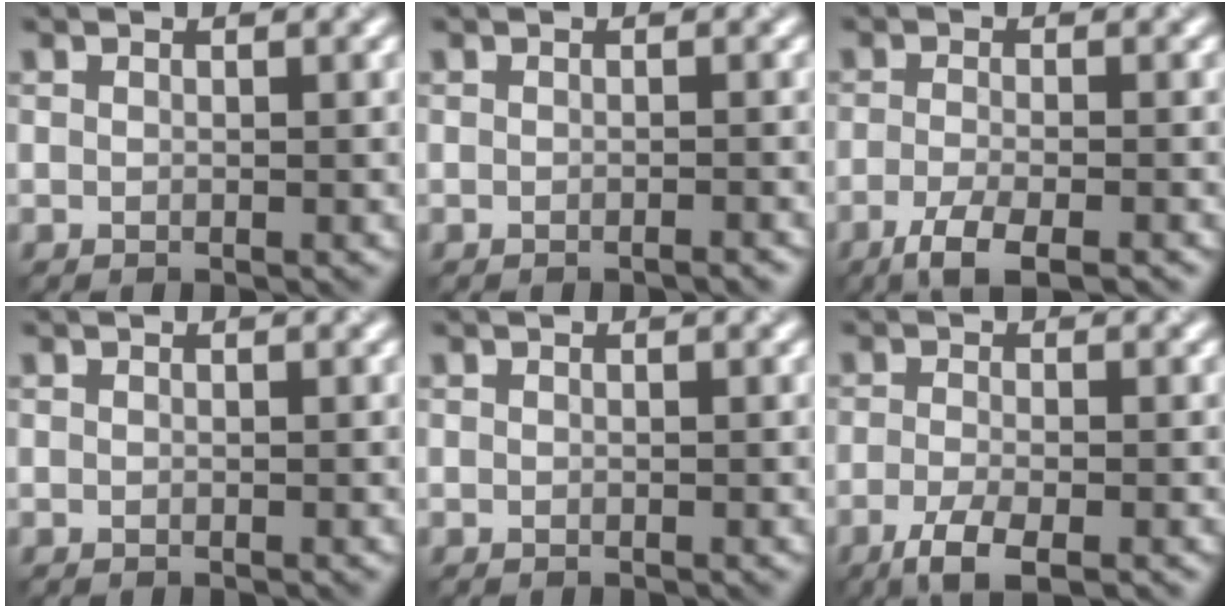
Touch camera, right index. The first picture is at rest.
{"total": 0.8, "force": [-0.6, 0.1, 0.5], "torque": [-0.003, 0.002, -0.011]}
{"total": 3.8, "force": [-2.3, 0.9, 2.8], "torque": [-0.054, -0.009, -0.050]}
{"total": 0.0}
{"total": 0.0}
{"total": 3.4, "force": [-1.9, 0.9, 2.7], "torque": [-0.057, -0.008, -0.042]}